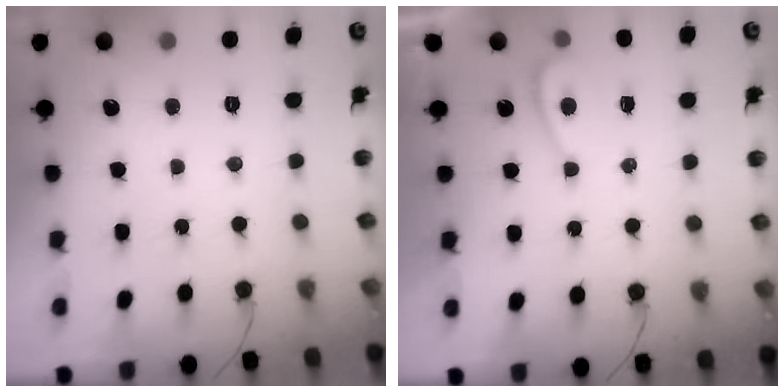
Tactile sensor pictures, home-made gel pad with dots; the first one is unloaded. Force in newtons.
{"total": 1.5, "press": 1.4, "slide": 0.5}